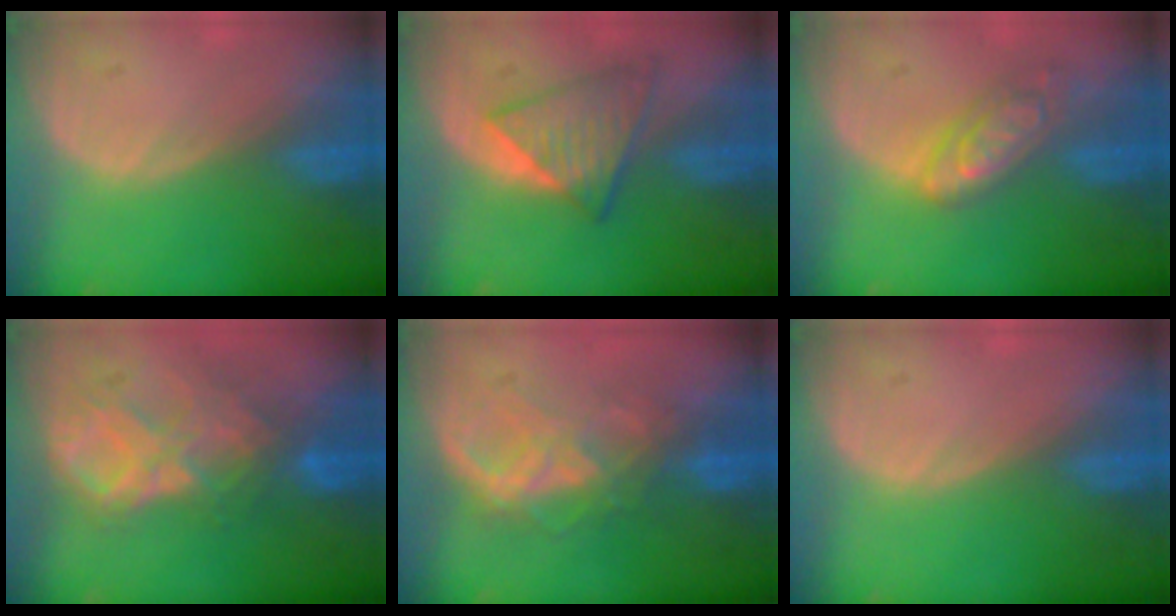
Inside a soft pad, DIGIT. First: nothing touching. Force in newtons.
{"total": 6.1, "press": 6.1, "slide": 0.3}
{"total": 6.4, "press": 5.7, "slide": 3.0}
{"total": 9.1, "press": 7.8, "slide": 4.7}
{"total": 6.4, "press": 6.4, "slide": 0.7}
{"total": 0.0}